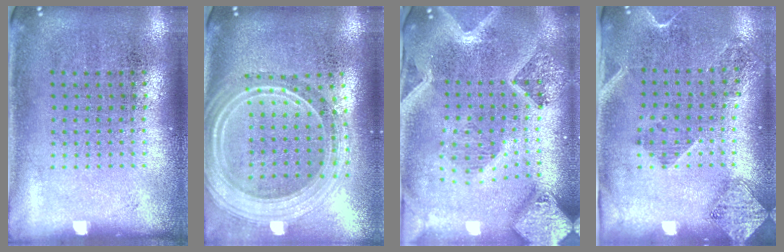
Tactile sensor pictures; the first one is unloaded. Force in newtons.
{"total": 2.7, "press": 2.2, "slide": 1.4}
{"total": 3.8, "press": 3.0, "slide": 2.3}
{"total": 1.8, "press": 1.5, "slide": 1.1}